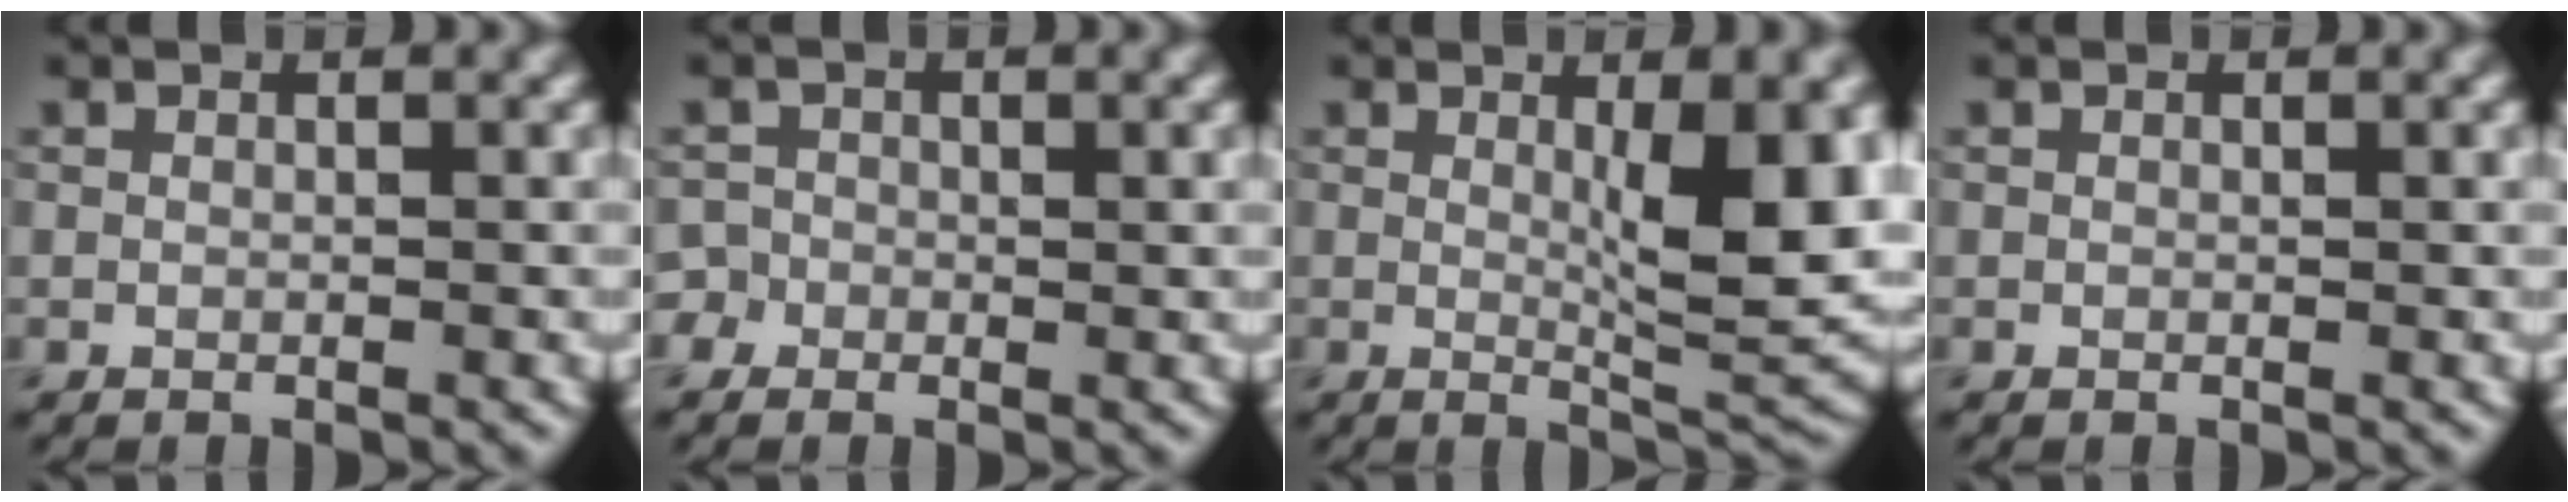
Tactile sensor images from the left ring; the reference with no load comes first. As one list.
[{"total": 1.4, "force": [-0.6, 1.2, 0.2], "torque": [0.002, 0.003, -0.013]}, {"total": 7.4, "force": [1.0, 1.8, 7.2], "torque": [-0.098, -0.013, 0.023]}, {"total": 0.0}]